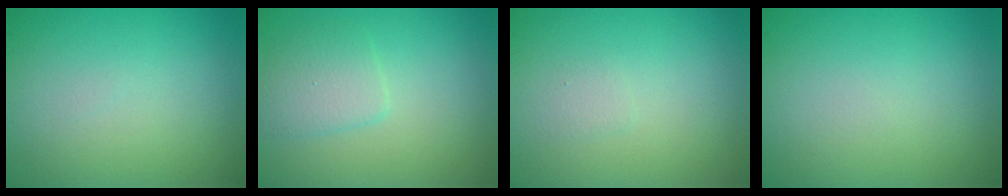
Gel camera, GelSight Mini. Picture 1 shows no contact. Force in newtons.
{"total": 2.2, "press": 2.2, "slide": 0.1}
{"total": 0.6, "press": 0.6, "slide": 0.1}
{"total": 0.0}